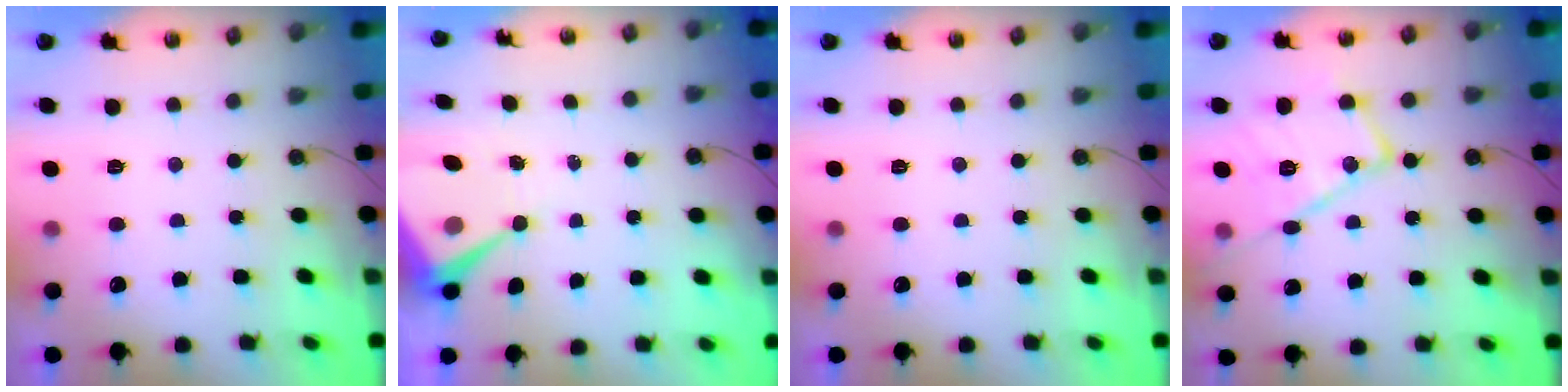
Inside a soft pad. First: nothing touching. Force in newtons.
{"total": 8.2, "press": 8.2, "slide": 0.6}
{"total": 0.0}
{"total": 17.8, "press": 17.7, "slide": 1.5}